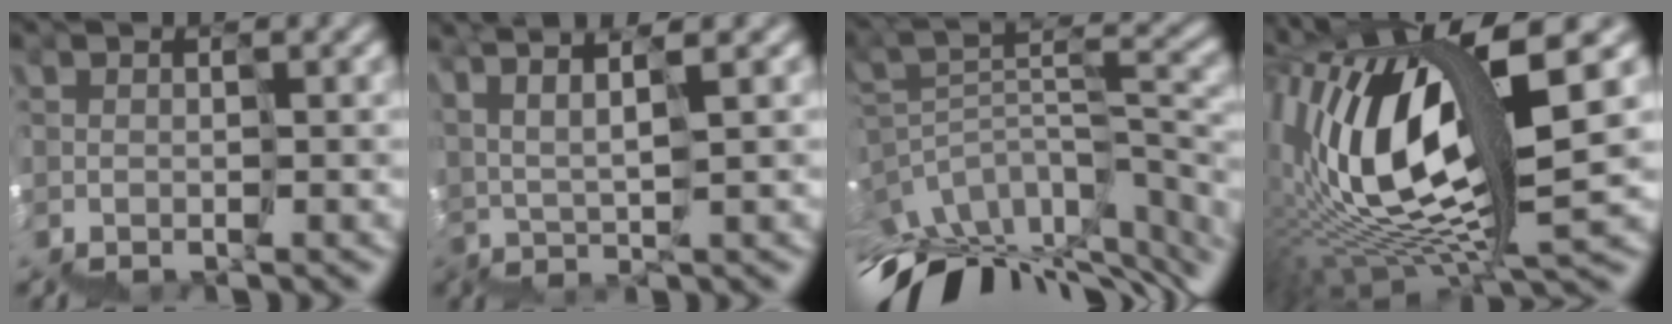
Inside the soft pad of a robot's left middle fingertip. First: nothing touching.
{"total": 4.7, "force": [4.5, -0.4, 1.4], "torque": [-0.058, 0.030, 0.085]}
{"total": 9.1, "force": [-6.5, 3.8, 5.2], "torque": [-0.126, 0.029, -0.095]}
{"total": 11.8, "force": [5.4, 2.7, 10.1], "torque": [-0.218, 0.029, 0.103]}